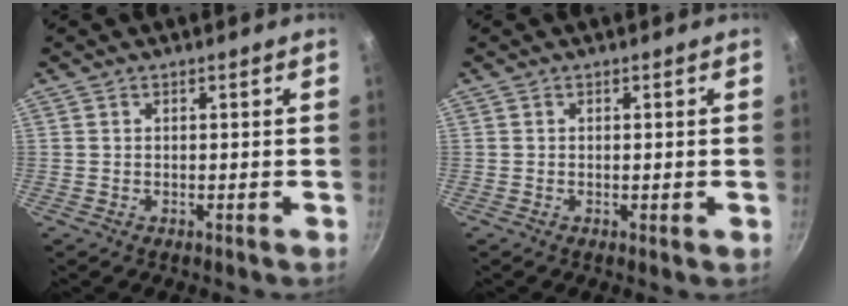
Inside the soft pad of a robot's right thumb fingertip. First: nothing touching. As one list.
[{"total": 0.8, "force": [-0.1, 0.3, 0.7], "torque": [-0.011, 0.000, -0.002]}]